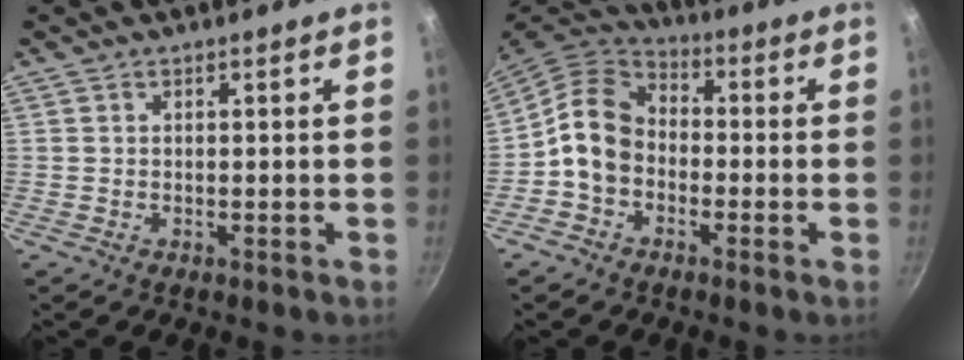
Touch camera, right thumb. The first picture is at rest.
{"total": 10.6, "force": [-2.1, 8.2, 6.4], "torque": [-0.095, 0.037, -0.059]}